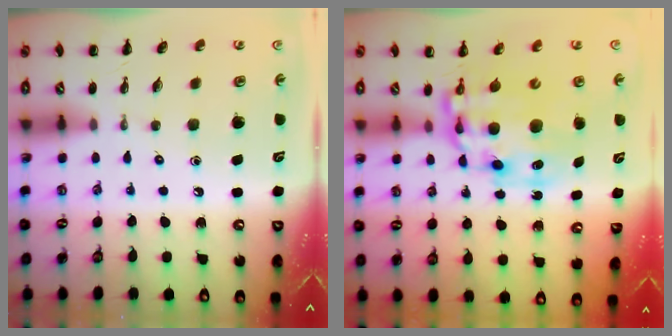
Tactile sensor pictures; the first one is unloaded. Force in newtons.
{"total": 10.8, "press": 10.5, "slide": 2.5}